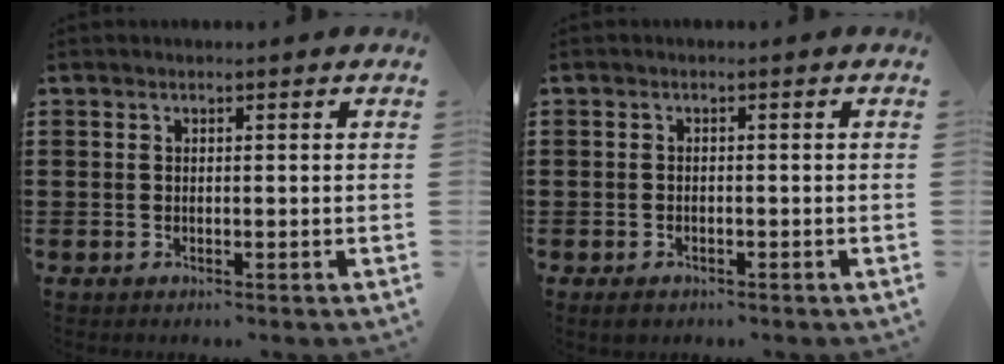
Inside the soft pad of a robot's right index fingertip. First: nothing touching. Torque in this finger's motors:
{"motor_torque": [1.28, 0.85, 0.17, 0.01]}